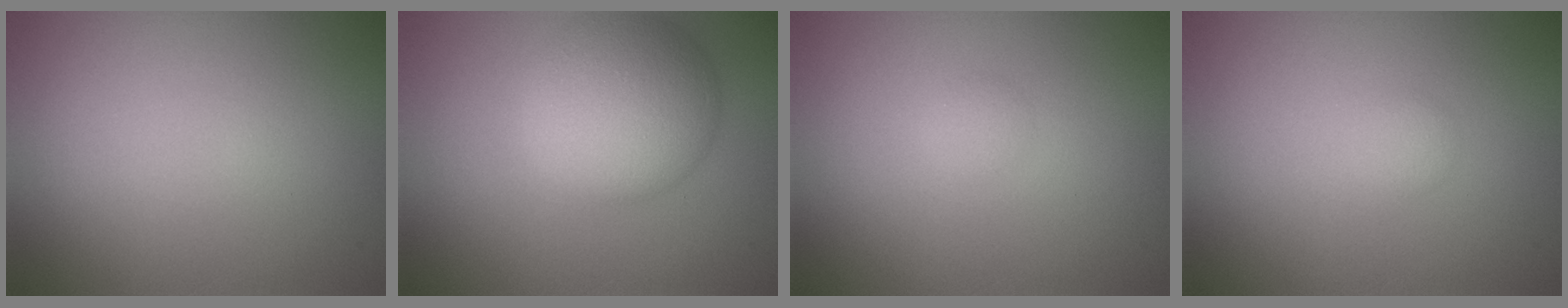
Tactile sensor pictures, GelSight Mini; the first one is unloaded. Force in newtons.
{"total": 7.7, "press": 7.7, "slide": 0.4}
{"total": 0.9, "press": 0.9, "slide": 0.0}
{"total": 0.9, "press": 0.9, "slide": 0.0}